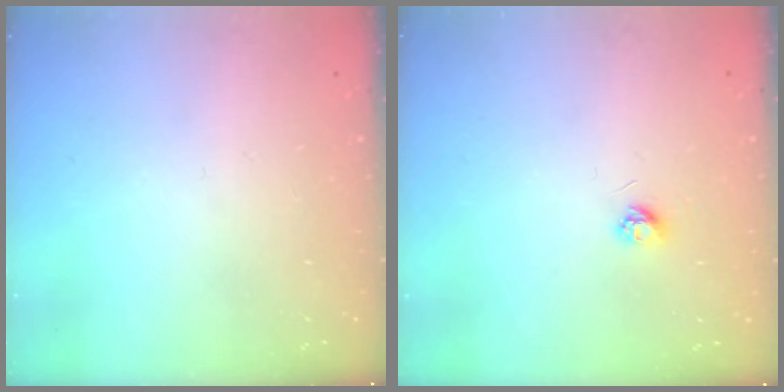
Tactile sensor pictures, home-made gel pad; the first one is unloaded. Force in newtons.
{"total": 3.2, "press": 3.2, "slide": 0.4}